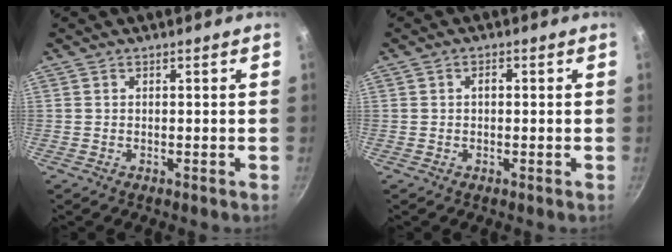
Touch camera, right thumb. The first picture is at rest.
{"total": 1.3, "force": [0.0, 0.8, 0.9], "torque": [-0.014, 0.007, -0.001]}